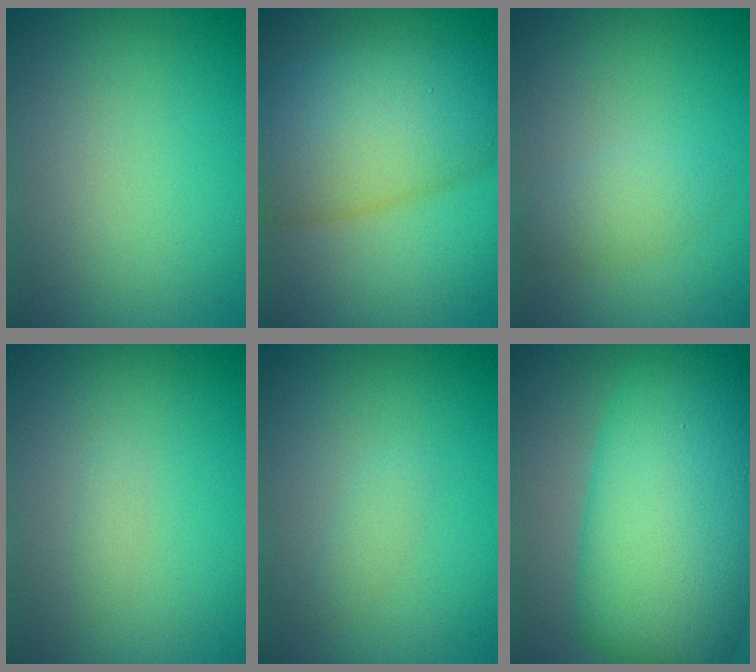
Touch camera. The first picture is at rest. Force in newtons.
{"total": 10.1, "press": 10.1, "slide": 0.3}
{"total": 1.8, "press": 1.8, "slide": 0.1}
{"total": 0.6, "press": 0.6, "slide": 0.0}
{"total": 0.9, "press": 0.9, "slide": 0.0}
{"total": 14.1, "press": 14.1, "slide": 0.1}